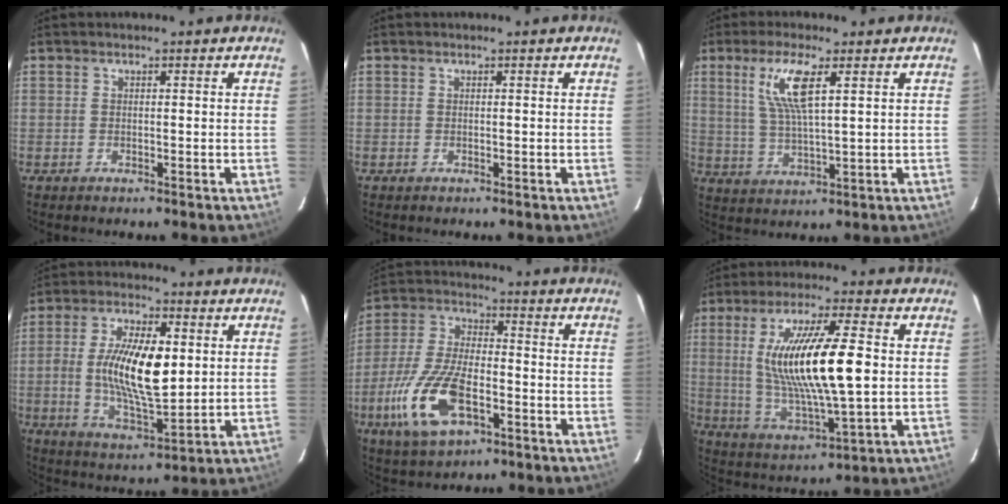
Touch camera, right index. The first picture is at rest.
{"total": 0.0}
{"total": 8.6, "force": [3.5, 1.4, 7.7], "torque": [-0.158, -0.001, 0.074]}
{"total": 14.9, "force": [1.0, 6.2, 13.6], "torque": [-0.252, -0.002, 0.021]}
{"total": 15.9, "force": [-6.4, 7.2, 12.7], "torque": [-0.284, -0.012, -0.117]}
{"total": 18.4, "force": [1.8, 3.6, 17.9], "torque": [-0.337, -0.008, 0.045]}